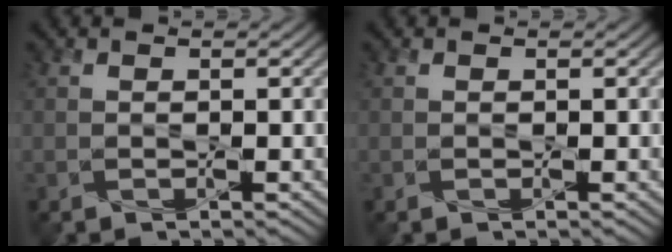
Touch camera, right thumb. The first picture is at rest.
{"total": 0.0}